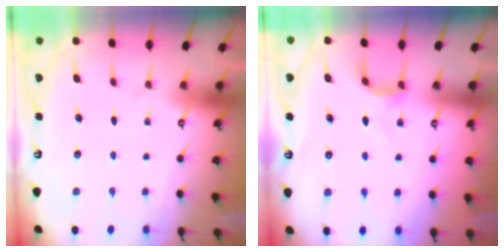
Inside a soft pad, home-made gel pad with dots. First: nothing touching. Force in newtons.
{"total": 2.8, "press": 2.8, "slide": 0.3}